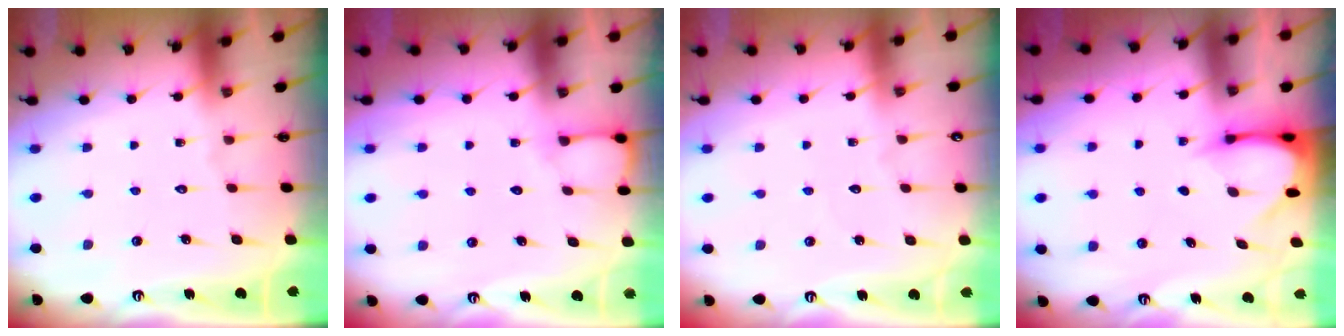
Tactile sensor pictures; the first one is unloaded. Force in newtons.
{"total": 4.2, "press": 4.1, "slide": 0.3}
{"total": 2.1, "press": 2.1, "slide": 0.1}
{"total": 3.7, "press": 3.6, "slide": 0.3}